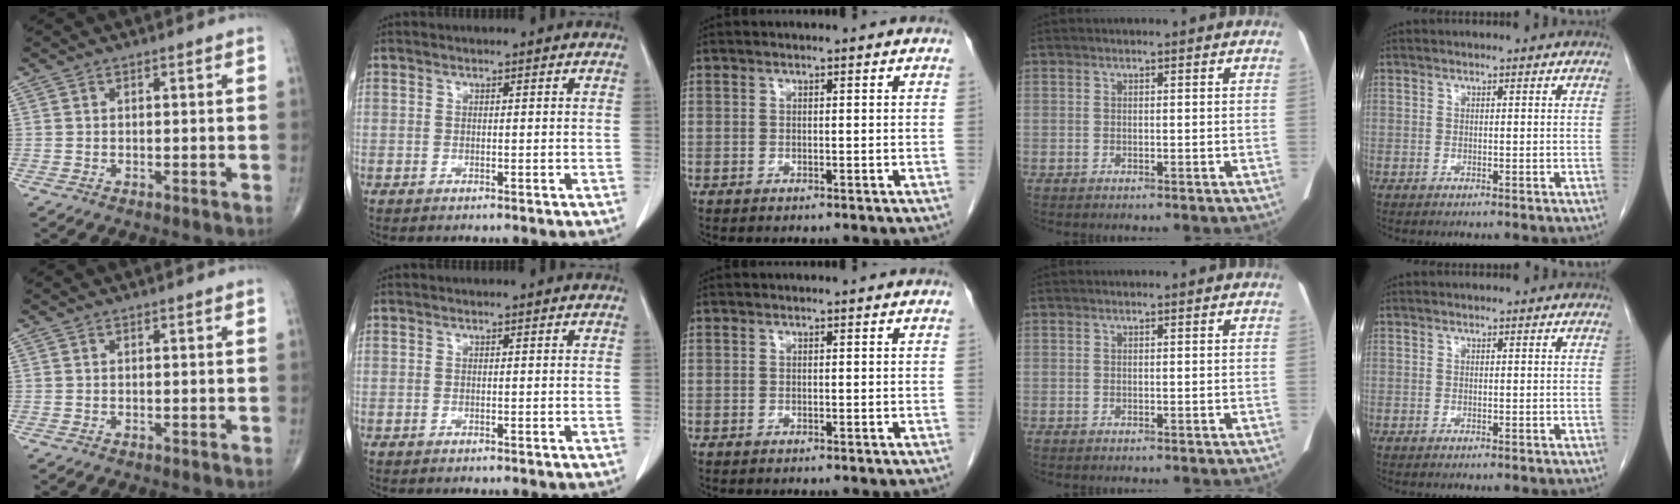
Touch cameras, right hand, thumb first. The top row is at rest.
{}